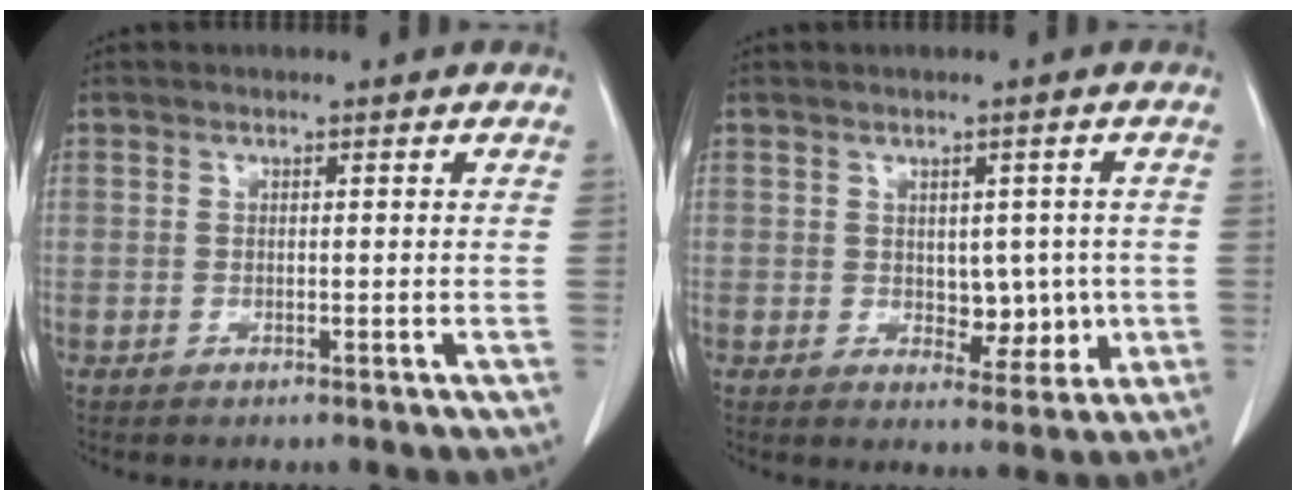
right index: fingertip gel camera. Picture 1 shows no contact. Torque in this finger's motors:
{"motor_torque": [0.02, 0.13, 0.05, 0.00]}